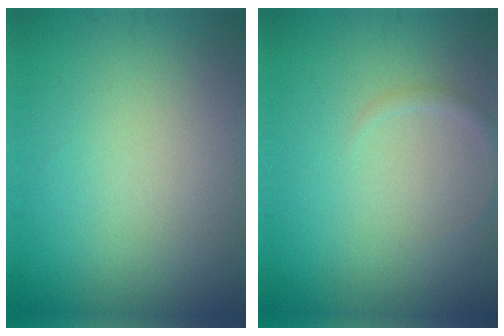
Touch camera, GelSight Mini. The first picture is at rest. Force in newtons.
{"total": 0.8, "press": 0.8, "slide": 0.0}